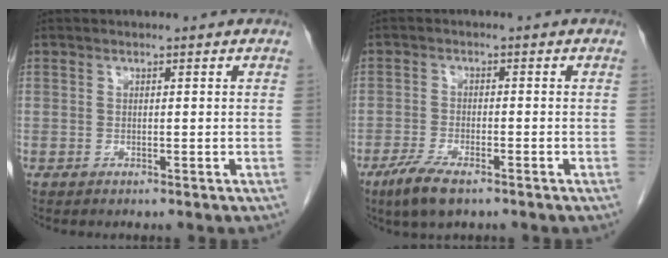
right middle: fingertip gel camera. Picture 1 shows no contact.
{"total": 5.6, "force": [-3.7, 1.4, 3.9], "torque": [-0.081, -0.010, -0.064]}